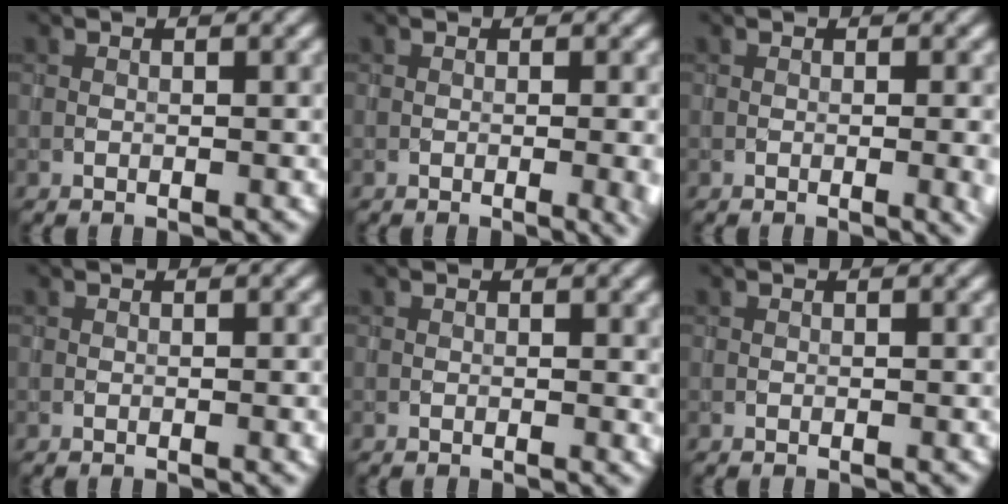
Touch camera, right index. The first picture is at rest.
{"total": 3.0, "force": [-1.0, 0.9, 2.7], "torque": [-0.036, -0.007, -0.005]}
{"total": 2.6, "force": [-0.7, 0.8, 2.4], "torque": [-0.032, -0.007, -0.002]}
{"total": 0.9, "force": [-0.2, 0.3, 0.8], "torque": [-0.011, -0.003, -0.001]}
{"total": 0.8, "force": [0.1, 0.5, 0.7], "torque": [-0.010, -0.005, 0.003]}
{"total": 0.0}